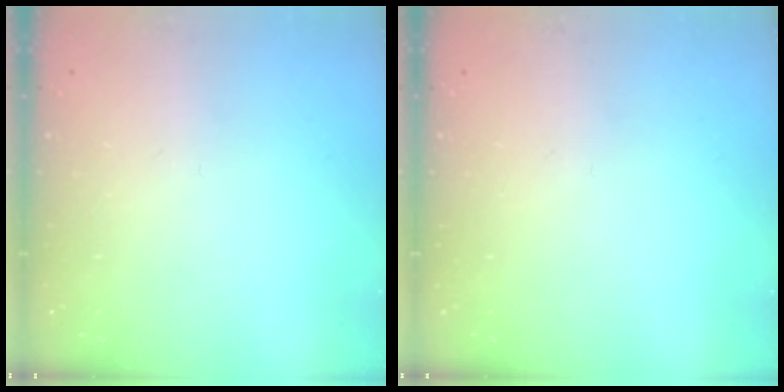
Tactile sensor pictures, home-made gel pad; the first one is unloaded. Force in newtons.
{"total": 0.0}